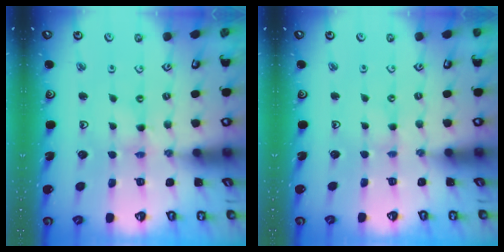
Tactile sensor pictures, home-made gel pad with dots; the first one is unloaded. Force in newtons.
{"total": 0.0}